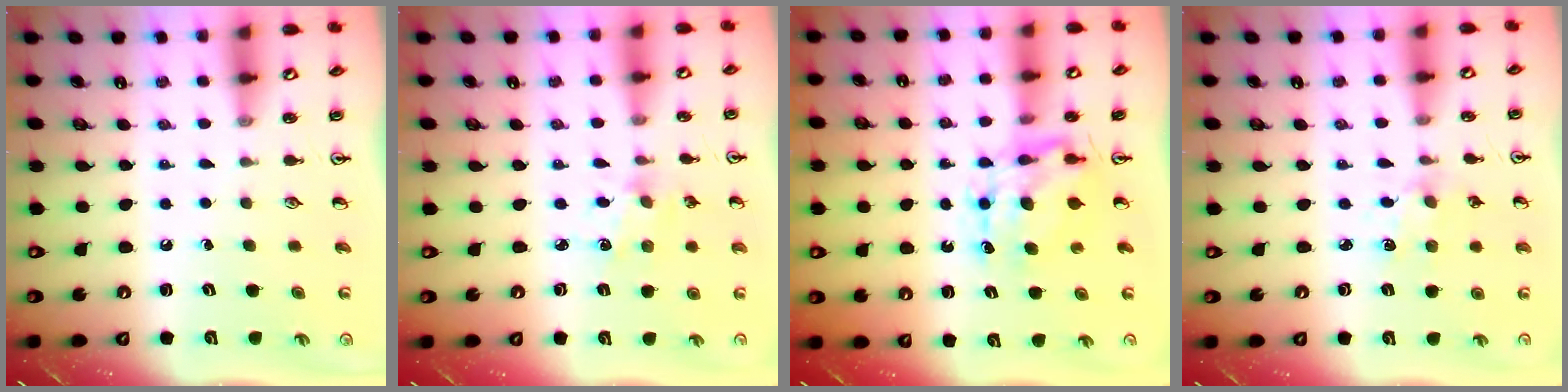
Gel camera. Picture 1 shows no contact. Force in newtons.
{"total": 2.9, "press": 2.9, "slide": 0.3}
{"total": 7.8, "press": 7.7, "slide": 0.9}
{"total": 2.8, "press": 2.7, "slide": 0.4}